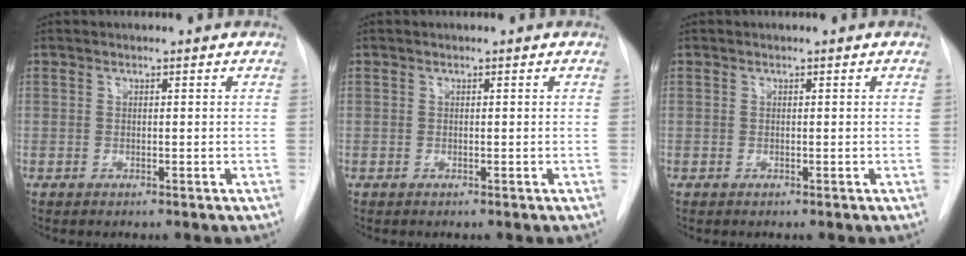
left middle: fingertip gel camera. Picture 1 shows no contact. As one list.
[{"total": 0.0}, {"total": 0.0}]